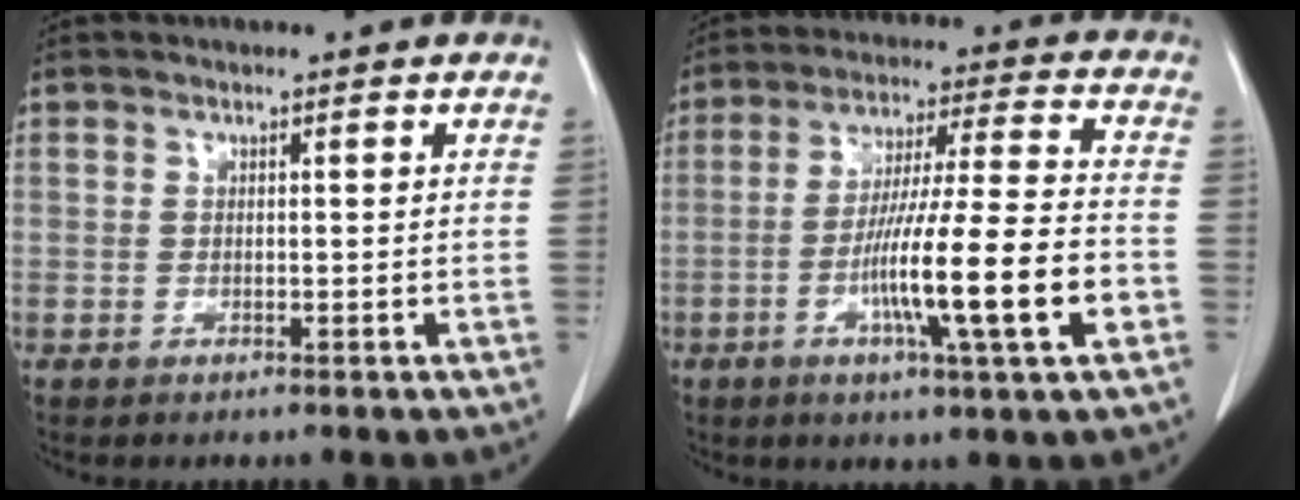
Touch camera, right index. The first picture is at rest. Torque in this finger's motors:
{"motor_torque": [2.08, -0.06, 1.05, 0.20]}